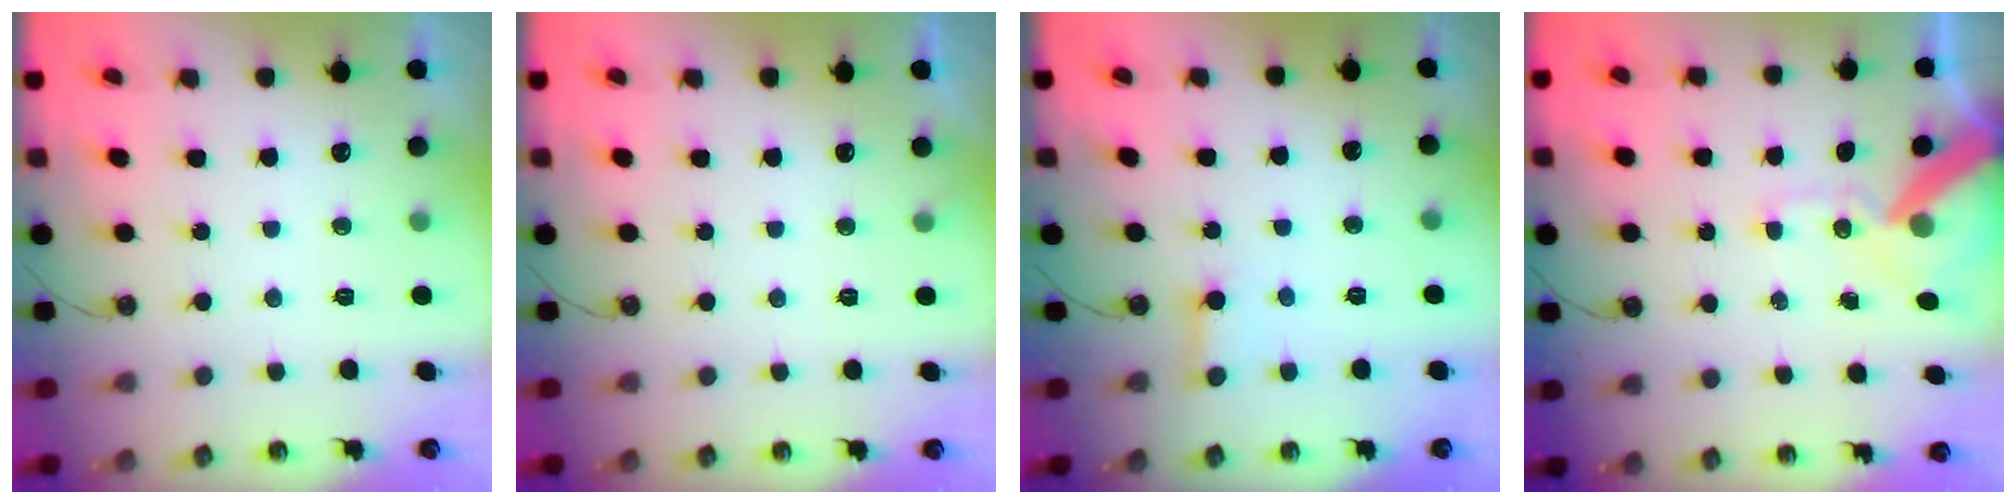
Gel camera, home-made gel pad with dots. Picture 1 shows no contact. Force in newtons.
{"total": 2.9, "press": 2.9, "slide": 0.2}
{"total": 2.8, "press": 2.8, "slide": 0.3}
{"total": 13.5, "press": 13.4, "slide": 2.1}